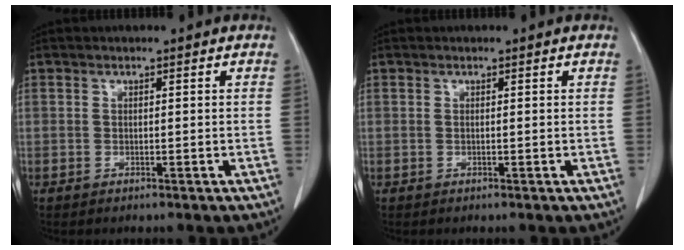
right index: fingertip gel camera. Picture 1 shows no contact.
{"total": 0.0}